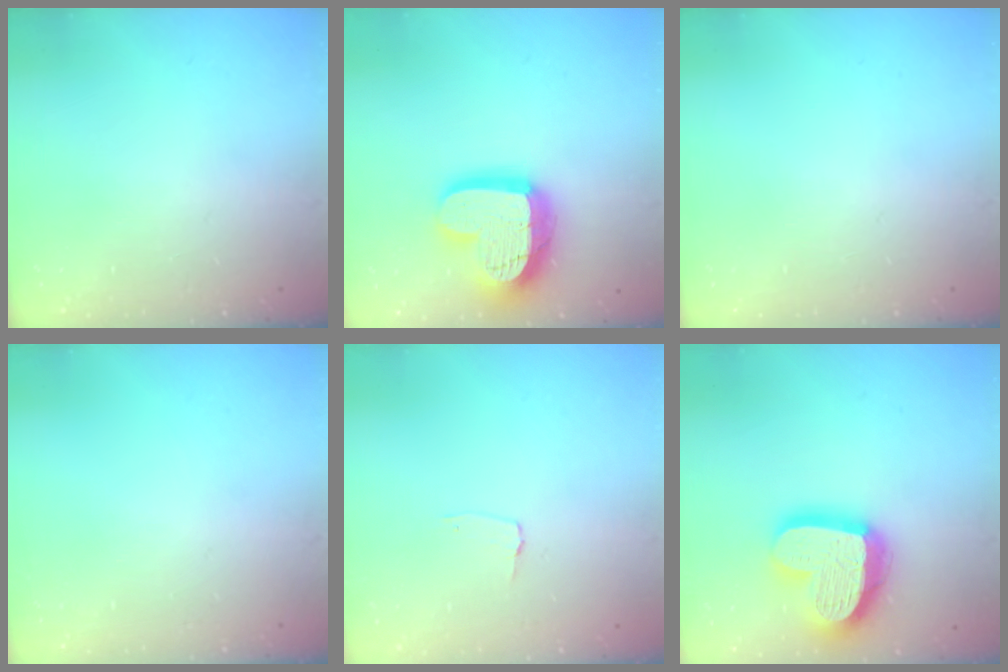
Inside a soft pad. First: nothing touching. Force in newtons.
{"total": 18.7, "press": 18.6, "slide": 1.5}
{"total": 0.0}
{"total": 0.0}
{"total": 2.7, "press": 2.7, "slide": 0.3}
{"total": 21.6, "press": 21.5, "slide": 1.9}